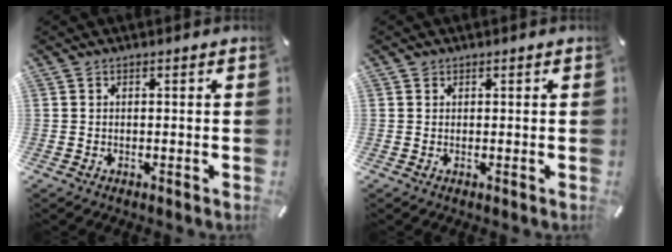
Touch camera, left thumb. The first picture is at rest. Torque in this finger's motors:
{"motor_torque": [-0.22, -0.12, 0.06, 0.01, 0.00]}